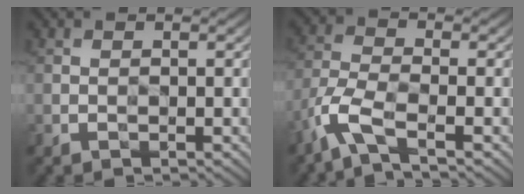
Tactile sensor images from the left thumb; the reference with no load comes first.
{"total": 5.5, "force": [-3.6, 1.3, 3.9], "torque": [-0.101, -0.004, -0.091]}